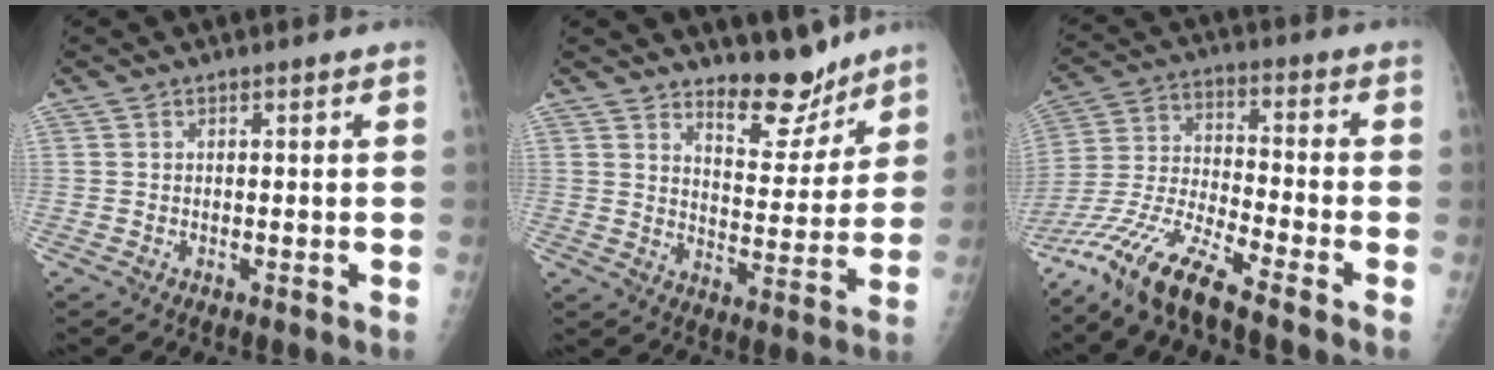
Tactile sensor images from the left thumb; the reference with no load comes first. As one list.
[{"total": 9.4, "force": [8.1, 3.4, 3.4], "torque": [-0.018, -0.070, 0.132]}, {"total": 14.0, "force": [-10.7, 1.4, 8.9], "torque": [-0.200, 0.032, -0.211]}]